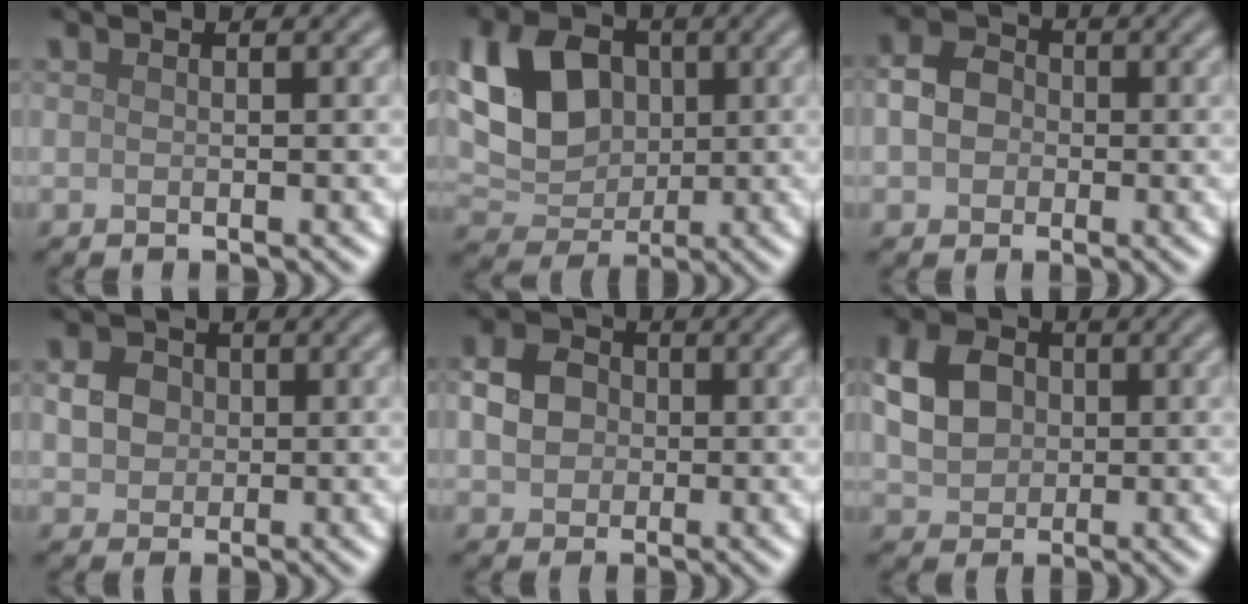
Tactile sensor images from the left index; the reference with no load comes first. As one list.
[{"total": 7.9, "force": [1.7, 5.9, 5.0], "torque": [-0.104, 0.005, 0.022]}, {"total": 3.4, "force": [-0.3, 2.9, 1.8], "torque": [-0.033, 0.004, -0.010]}, {"total": 2.6, "force": [0.2, 2.3, 1.1], "torque": [-0.017, 0.002, 0.004]}, {"total": 3.6, "force": [-0.1, 3.1, 1.9], "torque": [-0.034, 0.005, -0.006]}, {"total": 5.2, "force": [0.7, 4.1, 3.0], "torque": [-0.071, 0.009, 0.007]}]